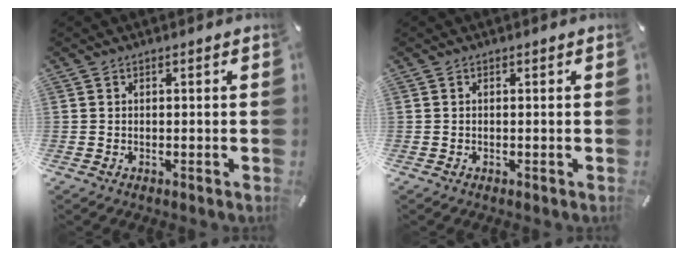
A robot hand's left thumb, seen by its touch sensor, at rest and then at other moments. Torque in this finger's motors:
{"motor_torque": [-0.06, 0.10, -0.02, -0.02, 0.00]}